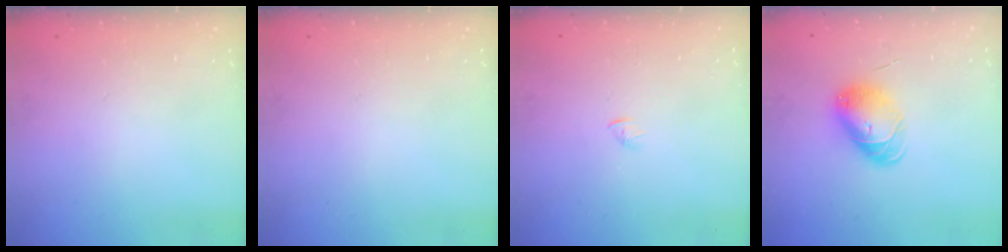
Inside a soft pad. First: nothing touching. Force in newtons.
{"total": 0.0}
{"total": 1.4, "press": 1.3, "slide": 0.4}
{"total": 7.3, "press": 7.2, "slide": 0.4}